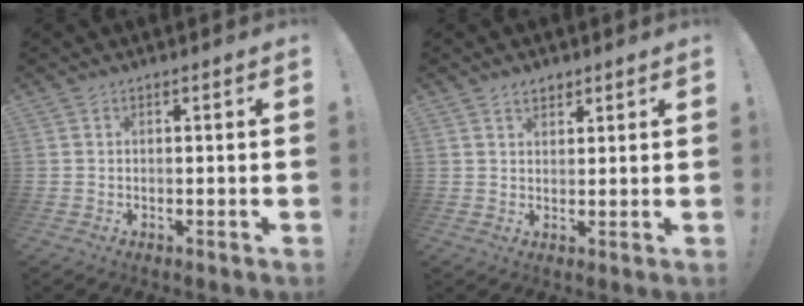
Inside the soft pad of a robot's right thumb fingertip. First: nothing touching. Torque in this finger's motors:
{"motor_torque": [-0.48, 0.54, 0.46, 0.03, -0.02]}